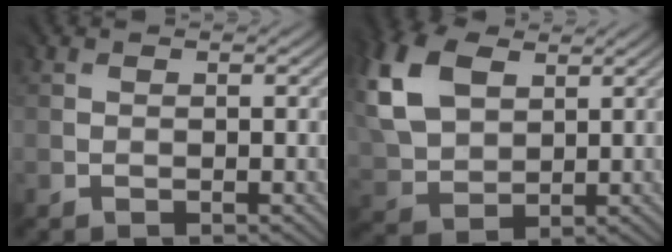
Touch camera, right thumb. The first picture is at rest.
{"total": 11.6, "force": [4.6, 7.7, 7.4], "torque": [-0.222, 0.022, 0.096]}